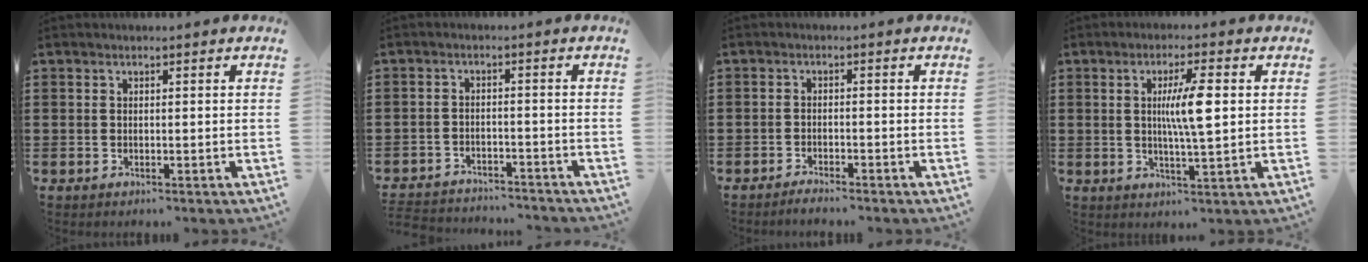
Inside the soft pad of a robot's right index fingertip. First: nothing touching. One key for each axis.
{"total": 3.1, "fx": -3.1, "fy": 0.2, "fz": 0.0, "tx": -0.006, "ty": -0.001, "tz": -0.067}
{"total": 1.6, "fx": -1.6, "fy": 0.0, "fz": 0.1, "tx": -0.006, "ty": 0.003, "tz": -0.032}
{"total": 6.8, "fx": 1.0, "fy": 0.9, "fz": 6.7, "tx": -0.125, "ty": 0.001, "tz": 0.012}